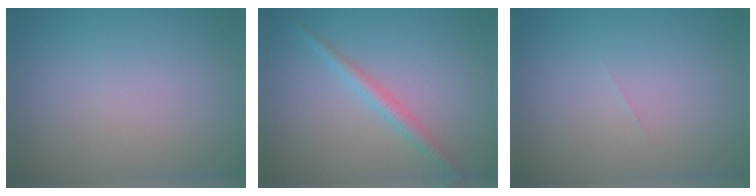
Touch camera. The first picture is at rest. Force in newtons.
{"total": 2.0, "press": 2.0, "slide": 0.1}
{"total": 0.0}